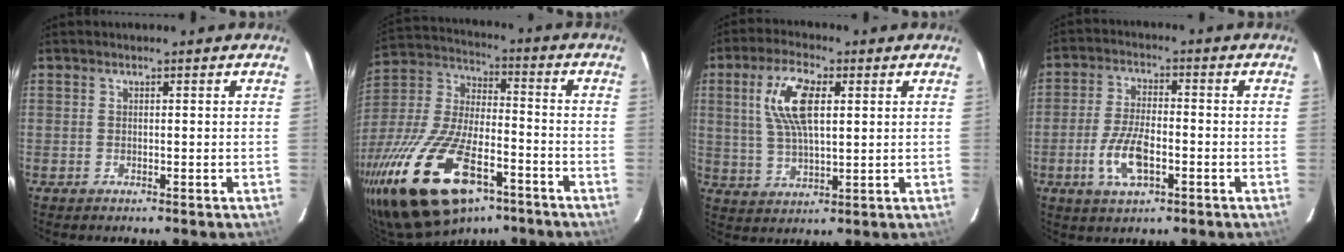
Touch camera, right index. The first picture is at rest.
{"total": 25.6, "force": [-14.7, 11.1, 17.7], "torque": [-0.369, -0.035, -0.255]}
{"total": 10.2, "force": [2.9, 4.0, 9.0], "torque": [-0.180, 0.012, 0.059]}
{"total": 8.5, "force": [-3.0, 3.6, 7.1], "torque": [-0.150, -0.001, -0.055]}